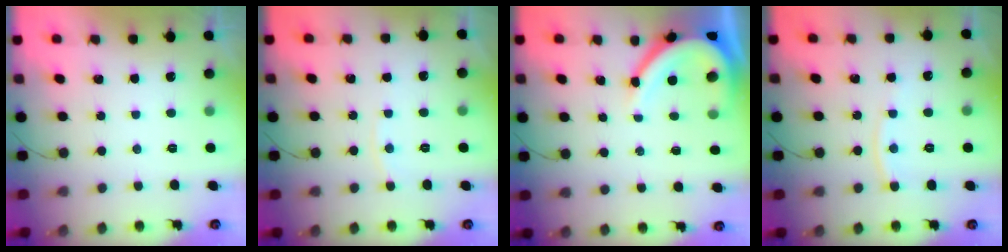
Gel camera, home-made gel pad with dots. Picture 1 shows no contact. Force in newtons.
{"total": 4.2, "press": 4.2, "slide": 0.6}
{"total": 10.3, "press": 10.2, "slide": 0.9}
{"total": 5.9, "press": 5.9, "slide": 0.7}